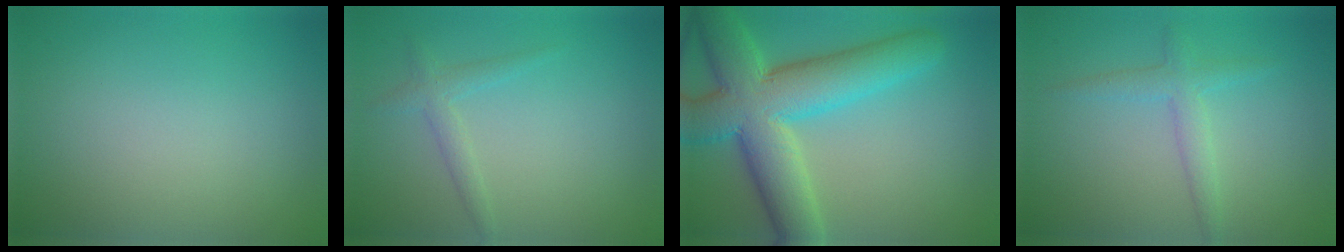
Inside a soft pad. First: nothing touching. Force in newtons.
{"total": 1.6, "press": 1.6, "slide": 0.1}
{"total": 10.1, "press": 10.0, "slide": 0.6}
{"total": 2.2, "press": 2.2, "slide": 0.1}